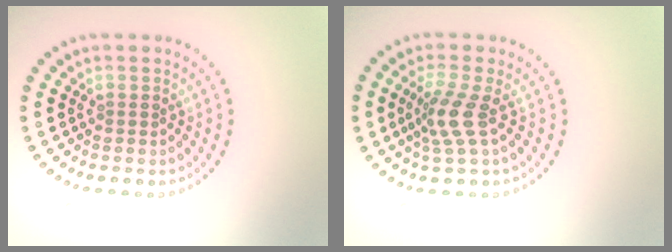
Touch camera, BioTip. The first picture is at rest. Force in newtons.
{"total": 2.8, "press": 2.1, "slide": 1.9}